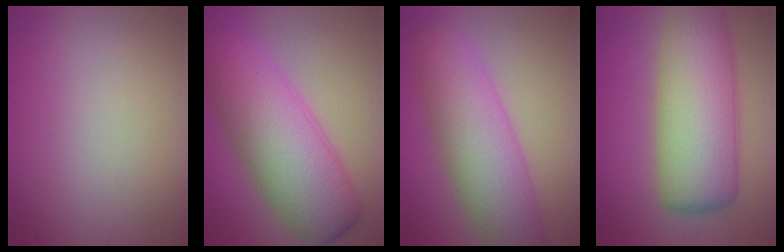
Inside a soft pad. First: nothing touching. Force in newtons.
{"total": 10.8, "press": 10.8, "slide": 0.2}
{"total": 8.1, "press": 8.1, "slide": 0.2}
{"total": 10.6, "press": 10.6, "slide": 0.6}